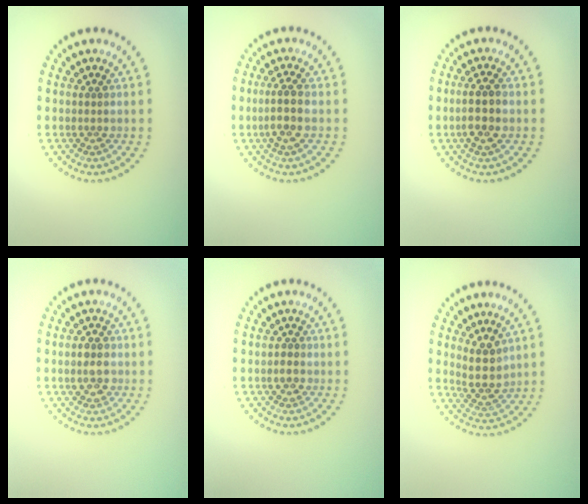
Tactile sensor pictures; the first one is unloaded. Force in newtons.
{"total": 2.4, "press": 2.2, "slide": 1.0}
{"total": 2.6, "press": 2.6, "slide": 0.6}
{"total": 2.2, "press": 2.2, "slide": 0.3}
{"total": 0.7, "press": 0.6, "slide": 0.3}
{"total": 2.9, "press": 2.3, "slide": 1.7}